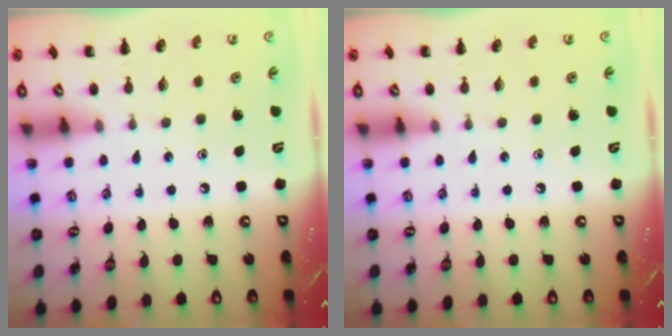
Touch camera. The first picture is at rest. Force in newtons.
{"total": 0.0}